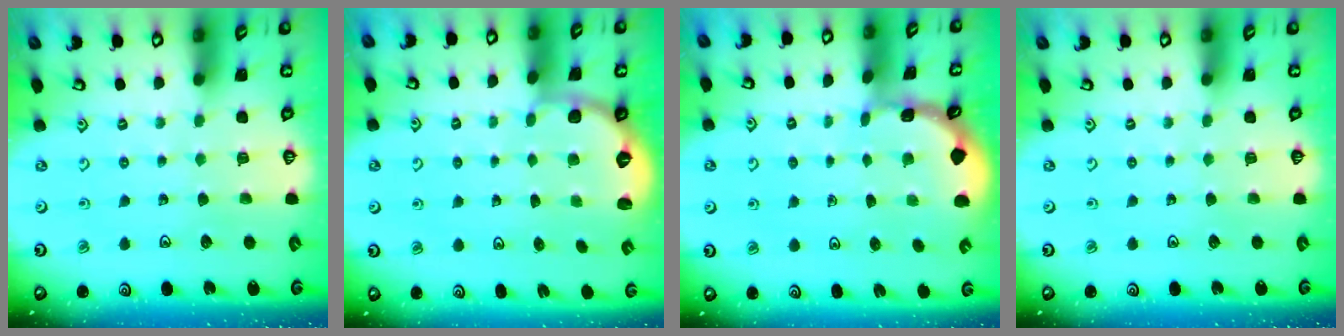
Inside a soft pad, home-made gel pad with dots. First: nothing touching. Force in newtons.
{"total": 2.6, "press": 1.7, "slide": 1.9}
{"total": 1.2, "press": 1.1, "slide": 0.2}
{"total": 0.0}